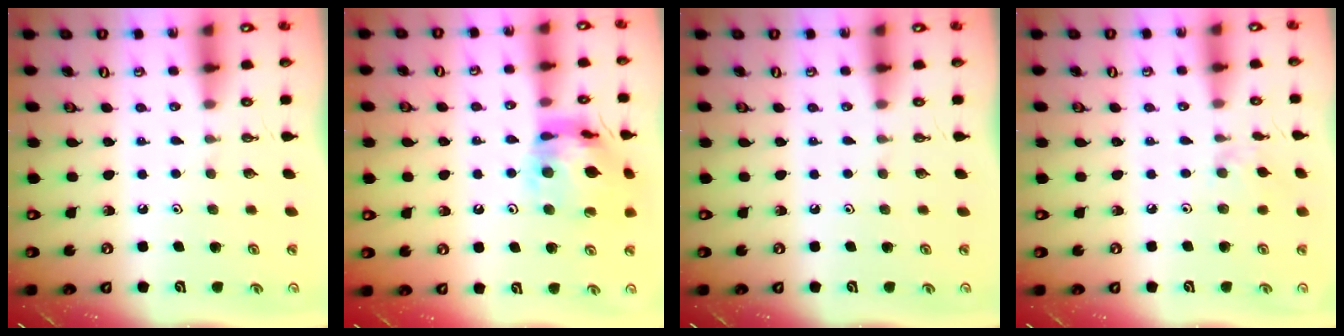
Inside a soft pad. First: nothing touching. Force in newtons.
{"total": 14.7, "press": 14.6, "slide": 1.8}
{"total": 0.0}
{"total": 2.9, "press": 2.8, "slide": 0.5}